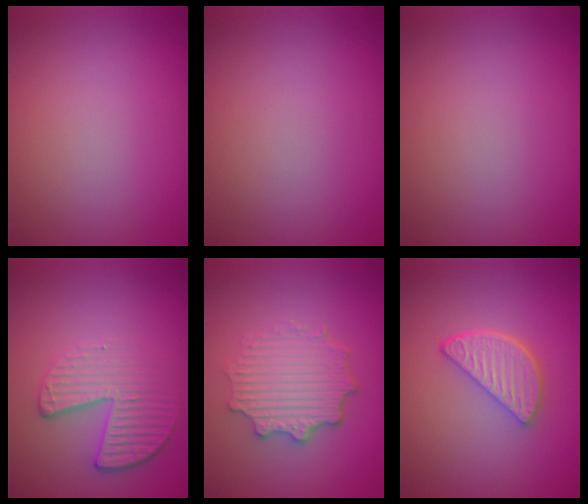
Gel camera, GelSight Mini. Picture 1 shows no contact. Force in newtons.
{"total": 0.0}
{"total": 0.0}
{"total": 4.5, "press": 3.0, "slide": 3.4}
{"total": 4.4, "press": 3.6, "slide": 2.4}
{"total": 3.7, "press": 3.0, "slide": 2.2}